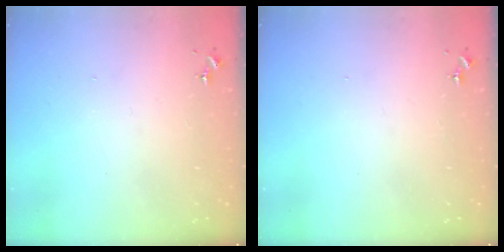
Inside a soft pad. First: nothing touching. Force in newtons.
{"total": 0.0}